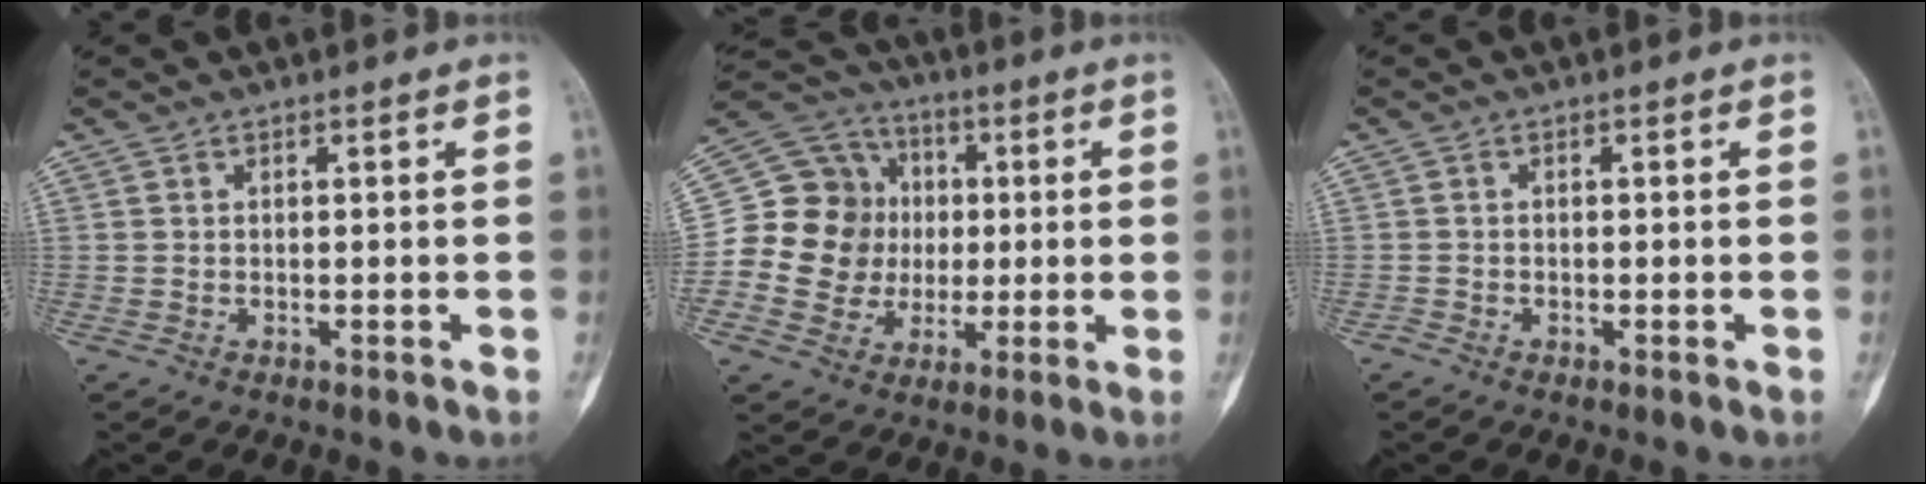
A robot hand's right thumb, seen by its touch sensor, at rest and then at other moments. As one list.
[{"total": 15.4, "force": [0.0, 14.1, 6.3], "torque": [-0.080, 0.030, 0.002]}, {"total": 0.7, "force": [-0.7, 0.3, -0.1], "torque": [0.007, 0.000, -0.021]}]